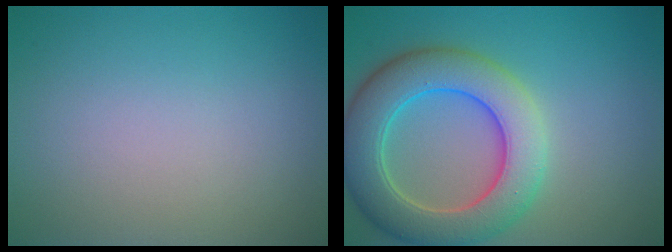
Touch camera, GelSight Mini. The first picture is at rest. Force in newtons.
{"total": 8.3, "press": 8.3, "slide": 0.3}